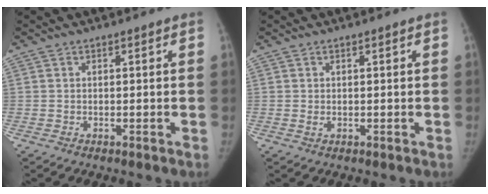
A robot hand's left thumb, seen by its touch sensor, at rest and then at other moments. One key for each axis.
{"total": 1.1, "fx": 0.1, "fy": 0.6, "fz": 0.9, "tx": -0.017, "ty": 0.000, "tz": 0.005}